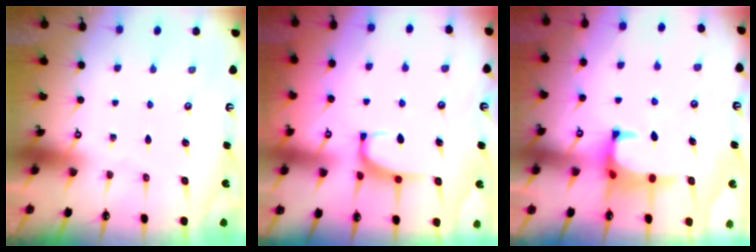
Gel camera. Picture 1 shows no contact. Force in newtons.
{"total": 3.0, "press": 2.7, "slide": 1.2}
{"total": 1.0, "press": 0.5, "slide": 0.9}